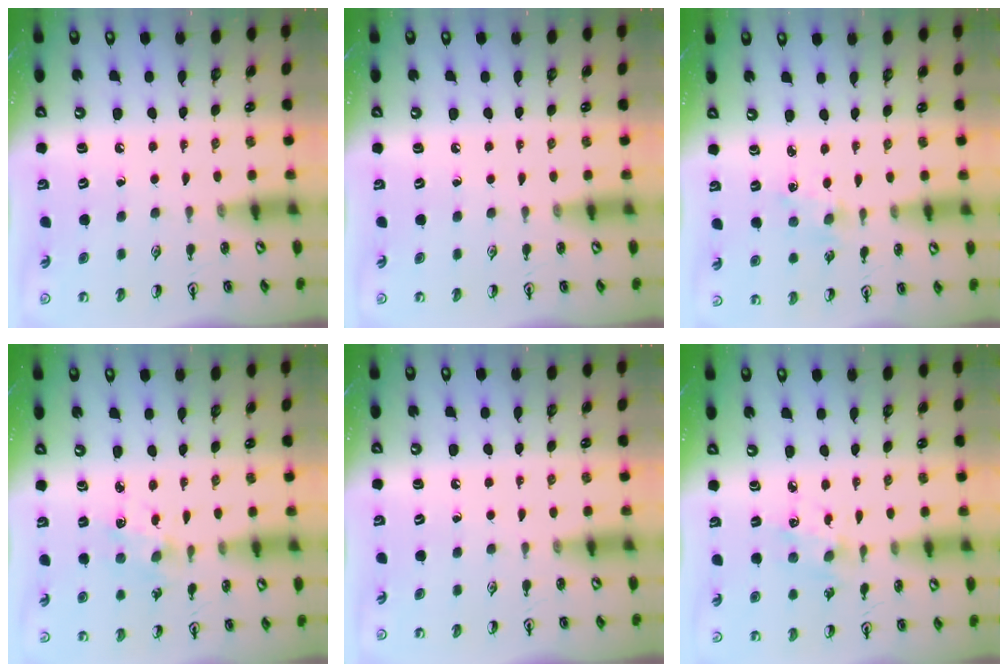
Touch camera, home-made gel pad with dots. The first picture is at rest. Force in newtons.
{"total": 0.0}
{"total": 1.9, "press": 1.8, "slide": 0.4}
{"total": 2.9, "press": 2.8, "slide": 0.3}
{"total": 0.0}
{"total": 5.0, "press": 4.7, "slide": 1.6}